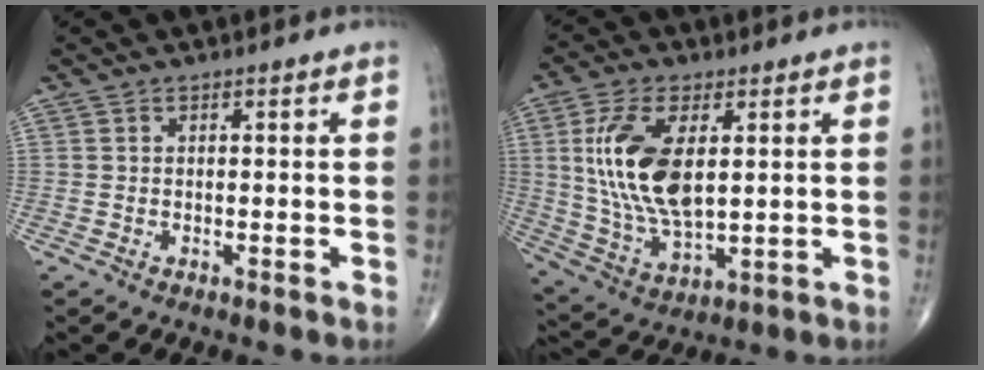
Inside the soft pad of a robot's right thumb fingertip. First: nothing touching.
{"total": 15.6, "force": [3.1, 7.7, 13.3], "torque": [-0.265, -0.015, 0.068]}